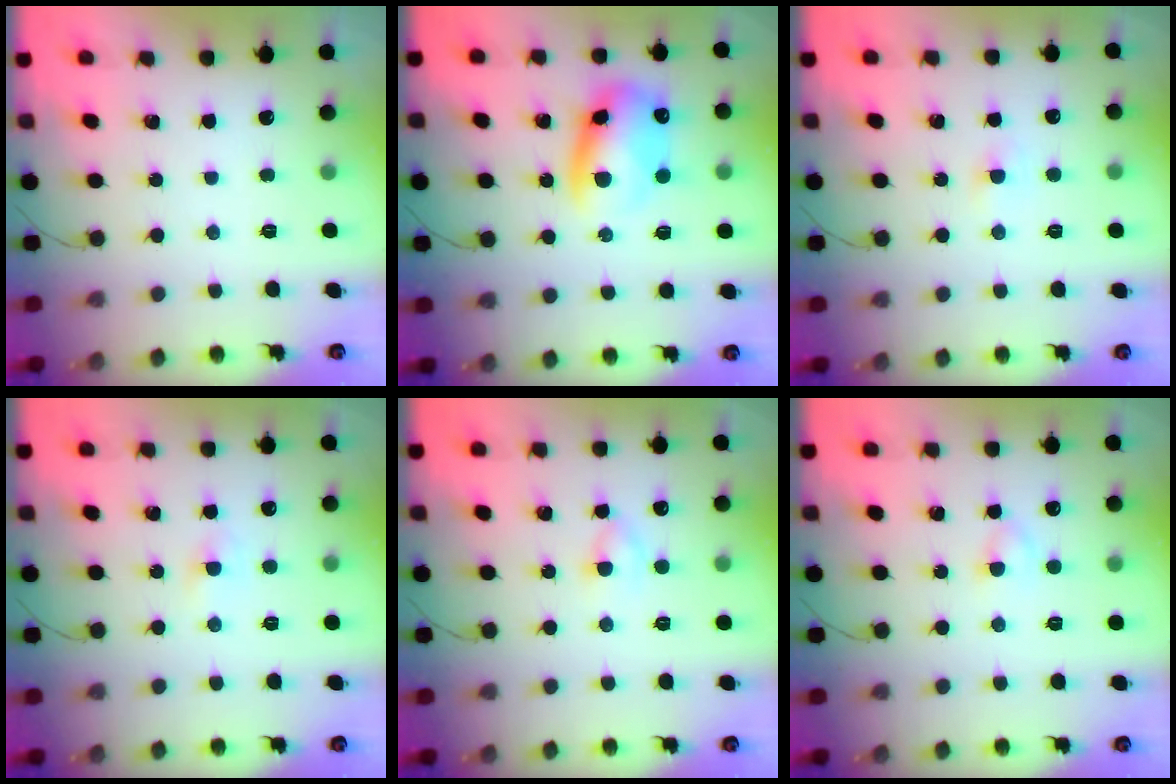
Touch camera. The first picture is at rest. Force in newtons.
{"total": 10.4, "press": 10.2, "slide": 2.3}
{"total": 1.9, "press": 1.7, "slide": 0.7}
{"total": 2.2, "press": 2.1, "slide": 0.8}
{"total": 2.5, "press": 2.2, "slide": 1.1}
{"total": 2.9, "press": 2.8, "slide": 0.9}